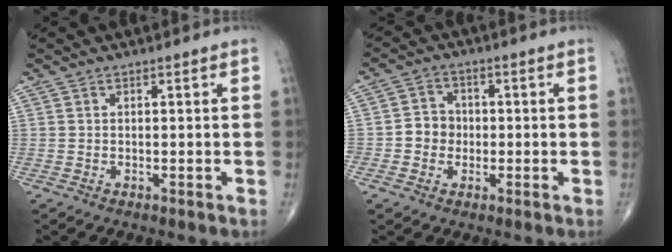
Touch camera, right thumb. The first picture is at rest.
{"total": 5.1, "force": [-0.7, 4.7, 2.0], "torque": [-0.008, 0.013, -0.020]}